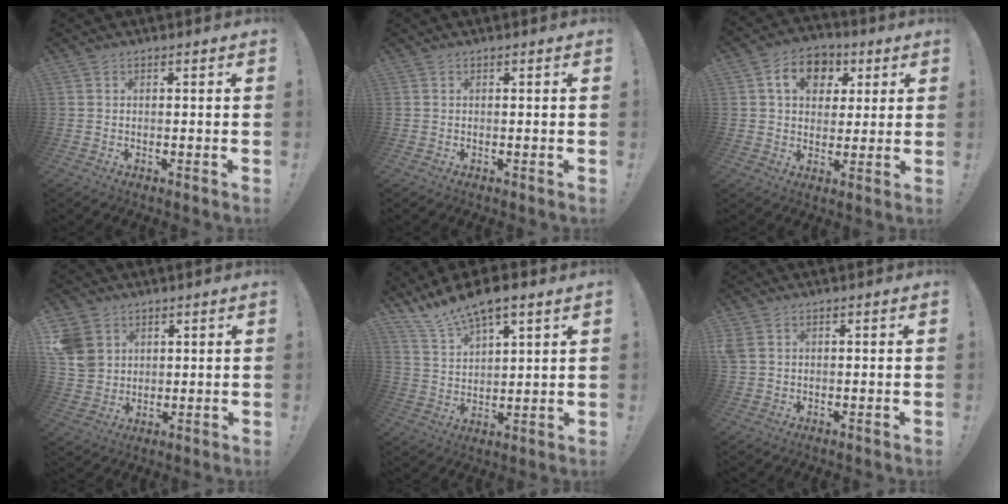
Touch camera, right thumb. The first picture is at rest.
{"total": 0.0}
{"total": 11.4, "force": [4.0, 8.8, 6.0], "torque": [-0.083, -0.003, 0.075]}
{"total": 8.7, "force": [4.0, 7.1, 2.8], "torque": [-0.059, -0.021, 0.083]}
{"total": 10.6, "force": [9.4, 2.4, 4.3], "torque": [-0.090, -0.061, 0.171]}
{"total": 2.8, "force": [1.1, 1.9, 1.8], "torque": [-0.040, 0.006, 0.024]}